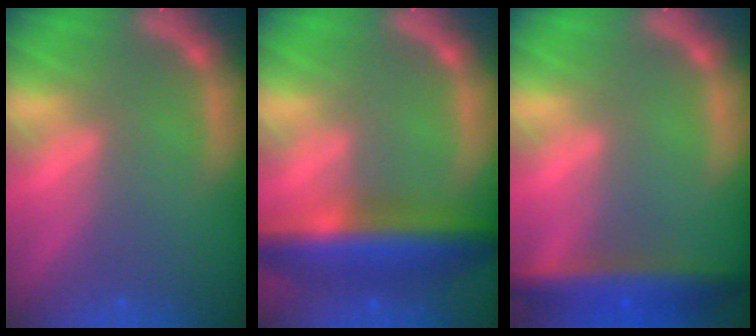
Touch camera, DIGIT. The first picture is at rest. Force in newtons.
{"total": 8.5}
{"total": 5.9}